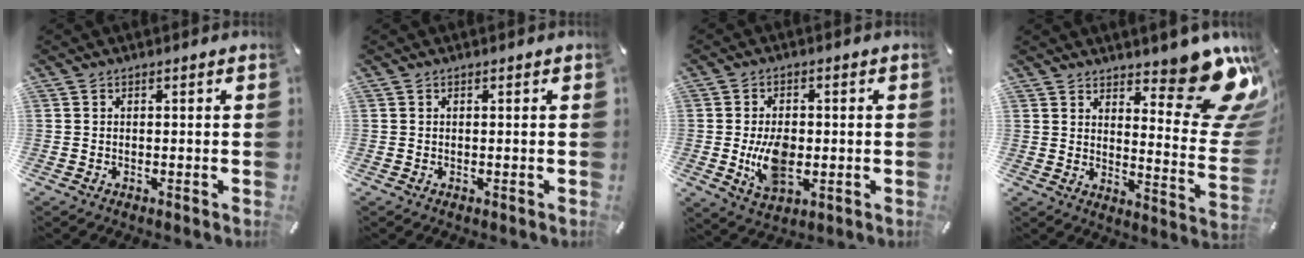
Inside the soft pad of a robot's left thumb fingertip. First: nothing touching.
{"total": 0.0}
{"total": 9.7, "force": [-1.0, 6.2, 7.4], "torque": [-0.148, -0.006, -0.019]}
{"total": 17.0, "force": [11.6, 7.1, 10.1], "torque": [-0.103, -0.109, 0.196]}